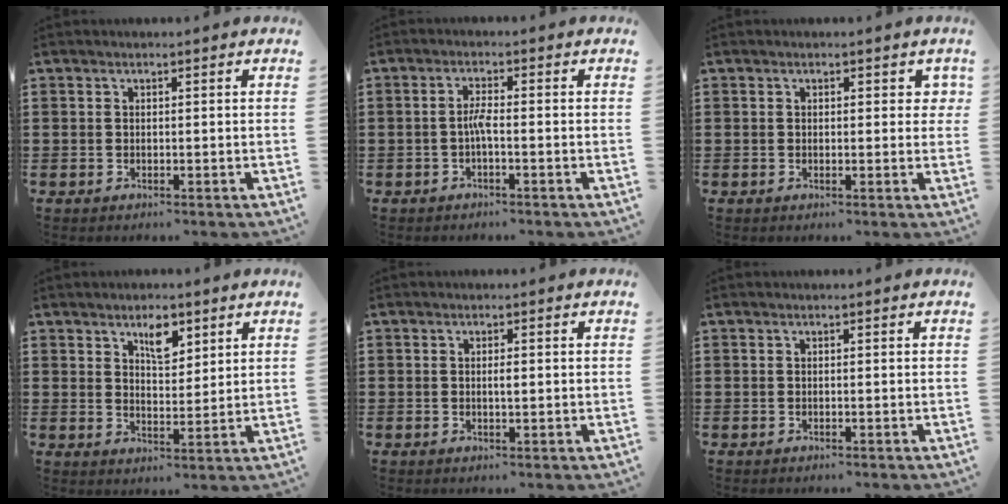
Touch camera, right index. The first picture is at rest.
{"total": 2.5, "force": [-0.7, 0.2, 2.4], "torque": [-0.053, -0.003, -0.016]}
{"total": 1.7, "force": [0.7, 1.3, 0.9], "torque": [-0.006, 0.001, 0.008]}
{"total": 4.8, "force": [3.0, 2.0, 3.1], "torque": [-0.053, -0.001, 0.050]}
{"total": 1.3, "force": [0.1, 0.3, 1.3], "torque": [-0.025, 0.000, 0.001]}
{"total": 0.0}